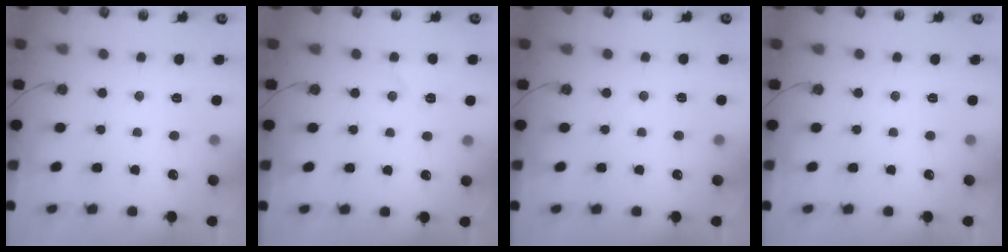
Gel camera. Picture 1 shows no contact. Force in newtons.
{"total": 5.4, "press": 5.4, "slide": 0.4}
{"total": 2.1, "press": 0.8, "slide": 2.0}
{"total": 0.0}